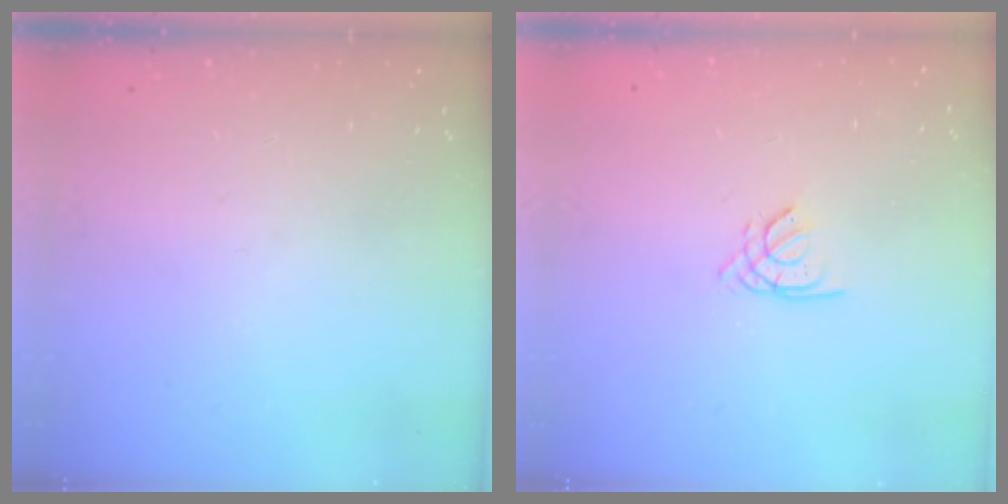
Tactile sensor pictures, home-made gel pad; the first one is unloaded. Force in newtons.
{"total": 1.5, "press": 1.4, "slide": 0.4}